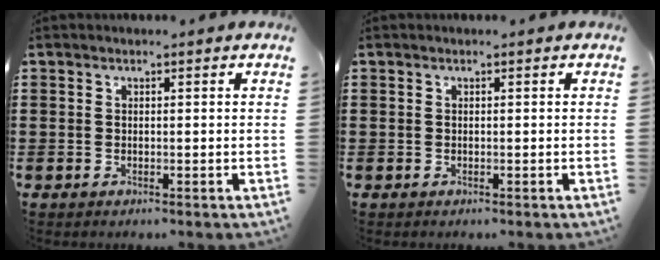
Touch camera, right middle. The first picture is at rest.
{"total": 0.0}